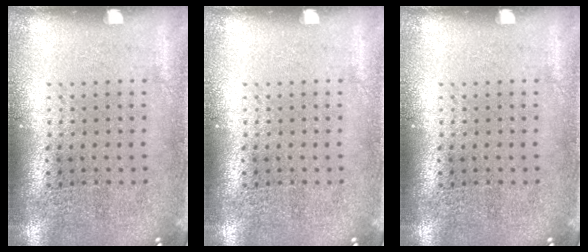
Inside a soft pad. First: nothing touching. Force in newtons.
{"total": 0.0}
{"total": 0.0}